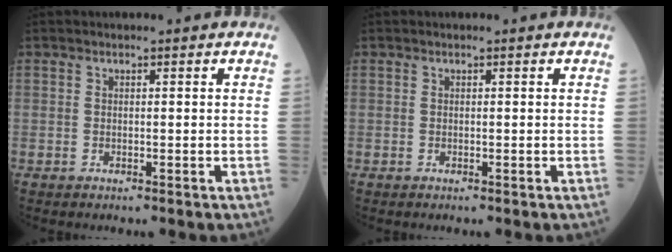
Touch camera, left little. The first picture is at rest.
{"total": 0.0}